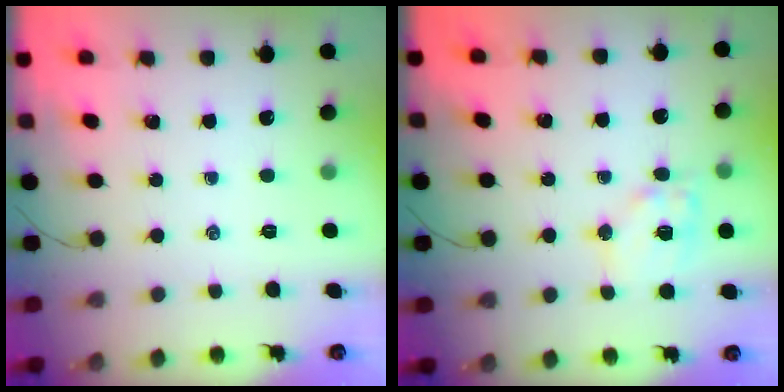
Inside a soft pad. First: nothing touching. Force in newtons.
{"total": 10.7, "press": 10.6, "slide": 1.5}